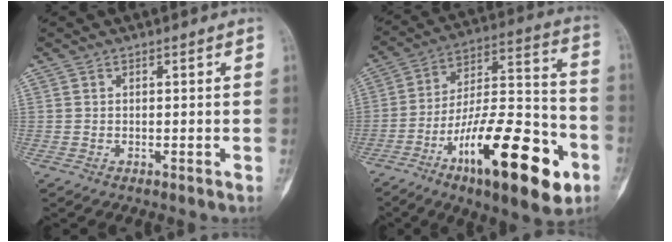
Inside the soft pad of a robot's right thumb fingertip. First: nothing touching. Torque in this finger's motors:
{"motor_torque": [0.21, 0.90, 1.73, -1.04, 0.22]}